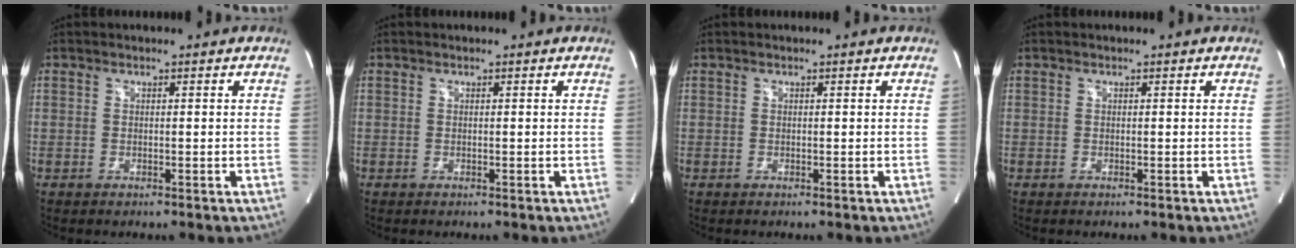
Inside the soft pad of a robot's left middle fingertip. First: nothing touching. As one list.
[{"total": 0.0}, {"total": 0.0}, {"total": 0.0}]